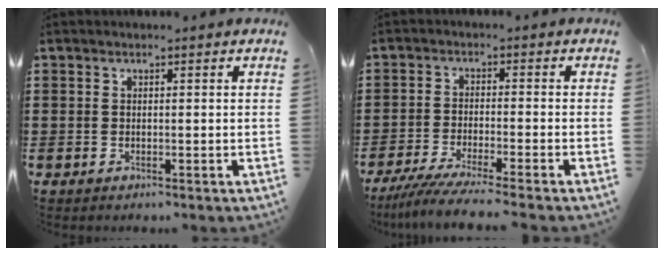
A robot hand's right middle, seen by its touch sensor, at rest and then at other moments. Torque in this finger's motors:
{"motor_torque": [1.24, -0.90, 0.30, 0.05]}